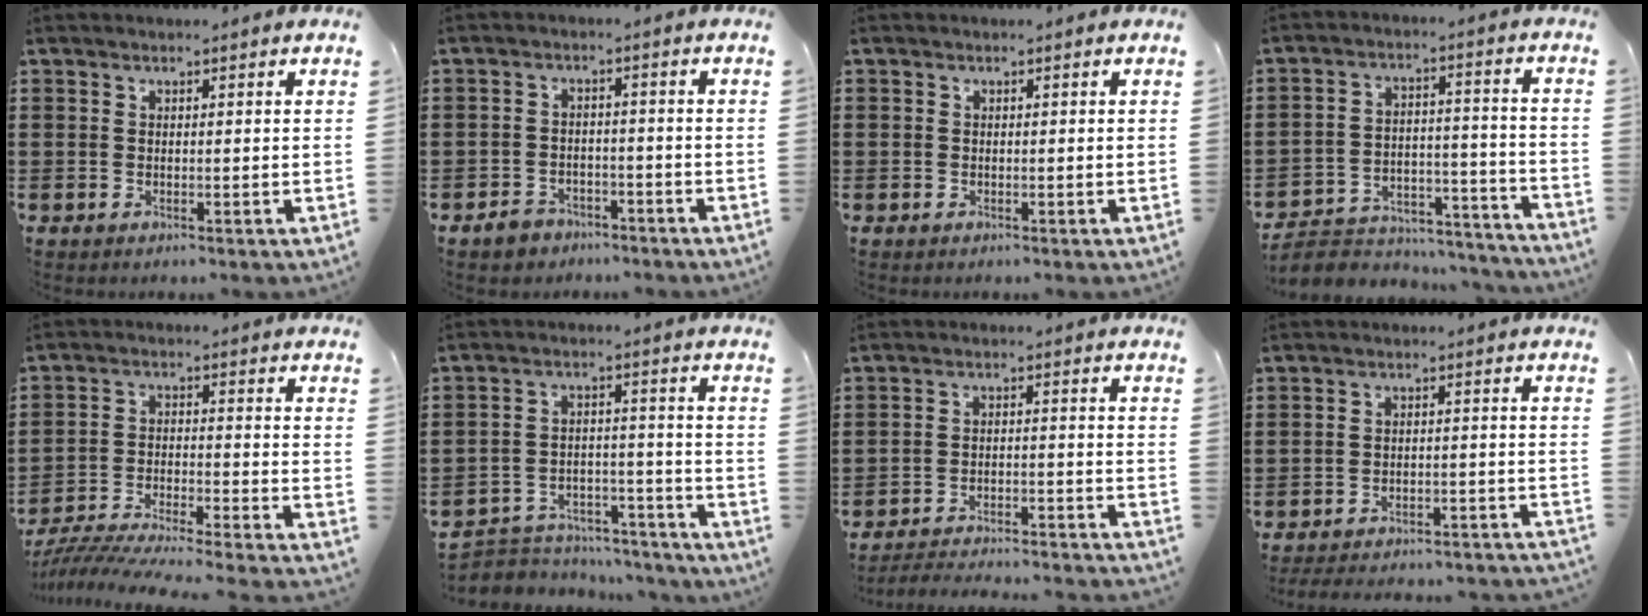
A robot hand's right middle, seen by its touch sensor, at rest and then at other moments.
{"total": 2.8, "force": [-2.5, 1.2, 0.3], "torque": [-0.020, 0.002, -0.055]}
{"total": 0.6, "force": [-0.2, 0.5, 0.1], "torque": [-0.002, 0.002, -0.004]}
{"total": 5.3, "force": [-5.1, 1.2, 0.8], "torque": [-0.013, 0.008, -0.102]}
{"total": 6.7, "force": [-6.6, -0.4, 1.5], "torque": [-0.037, -0.011, -0.134]}
{"total": 5.0, "force": [-4.9, 0.9, 0.3], "torque": [-0.009, 0.013, -0.102]}
{"total": 4.1, "force": [-4.0, -0.1, 0.8], "torque": [-0.025, -0.005, -0.087]}
{"total": 4.3, "force": [-4.2, 0.0, 1.0], "torque": [-0.018, -0.002, -0.085]}